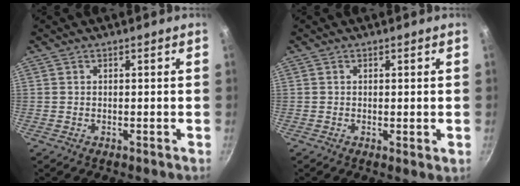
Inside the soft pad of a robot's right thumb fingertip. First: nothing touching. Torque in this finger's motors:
{"motor_torque": [-0.03, 0.08, -0.22, 0.03, -0.01]}